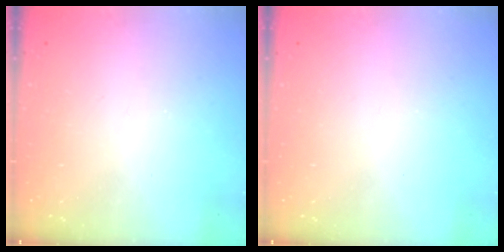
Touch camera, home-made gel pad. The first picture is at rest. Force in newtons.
{"total": 0.0}